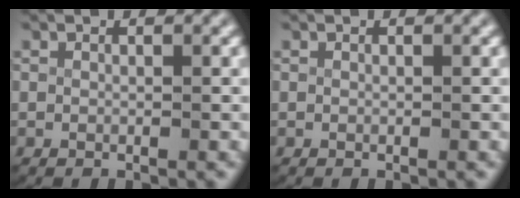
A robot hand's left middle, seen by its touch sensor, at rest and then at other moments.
{"total": 0.0}